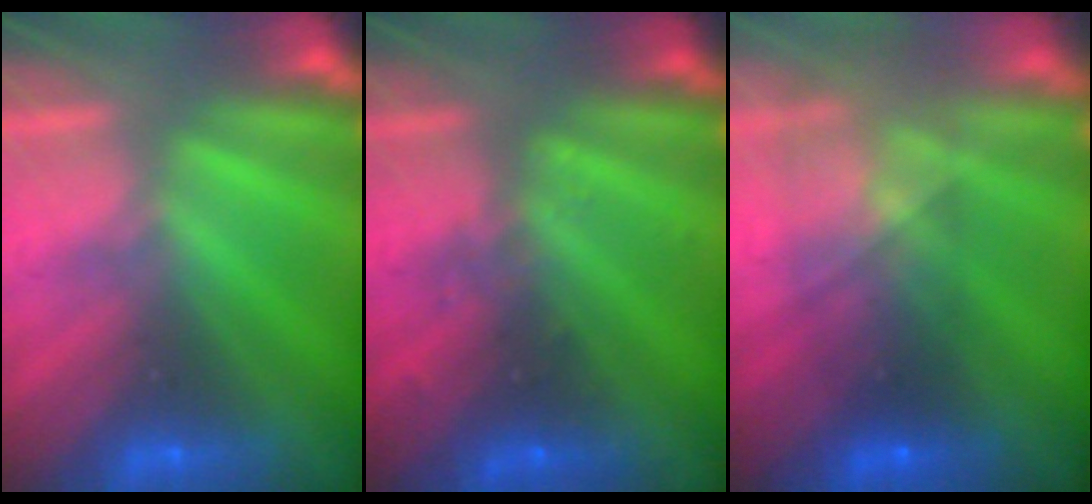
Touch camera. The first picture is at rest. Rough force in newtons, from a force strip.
{"total": 2.9}
{"total": 7.4}